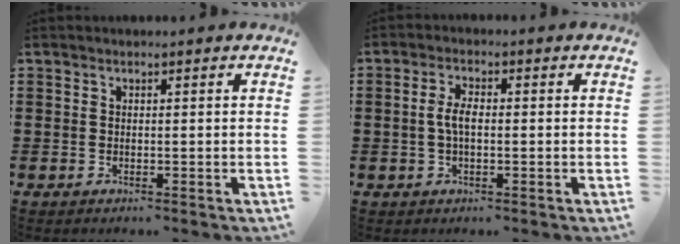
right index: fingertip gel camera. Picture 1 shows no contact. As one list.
[{"total": 3.5, "force": [-0.2, 1.4, 3.2], "torque": [-0.076, -0.003, -0.010]}]